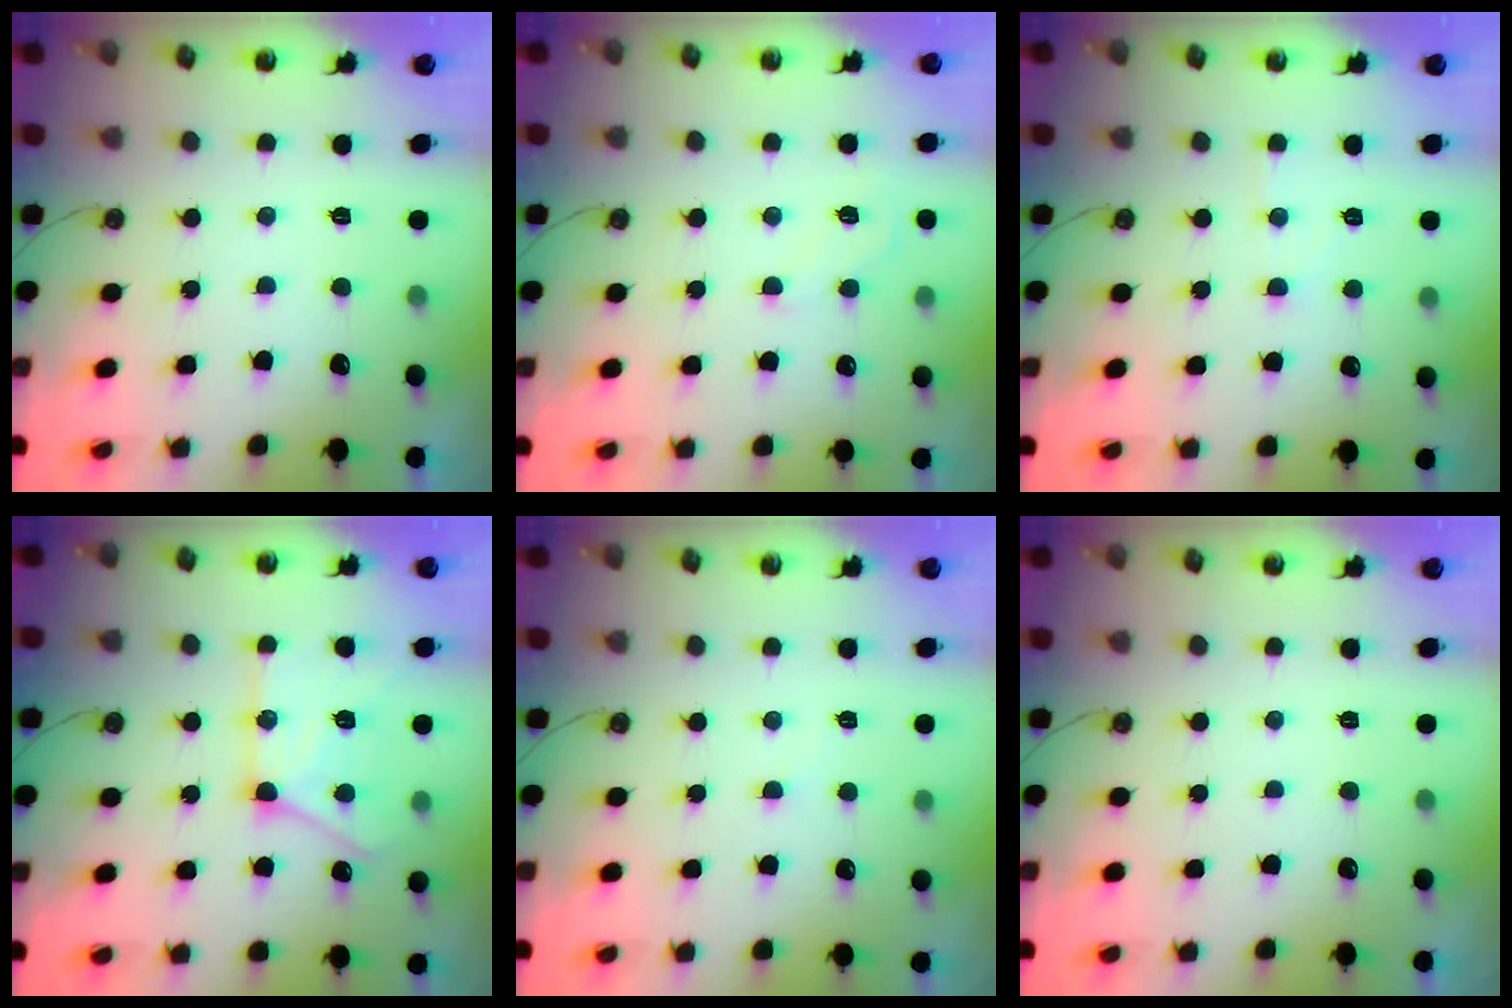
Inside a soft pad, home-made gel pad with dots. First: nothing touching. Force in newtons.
{"total": 3.8, "press": 3.8, "slide": 0.6}
{"total": 4.0, "press": 4.0, "slide": 0.5}
{"total": 16.4, "press": 16.3, "slide": 1.4}
{"total": 2.2, "press": 2.2, "slide": 0.3}
{"total": 0.0}